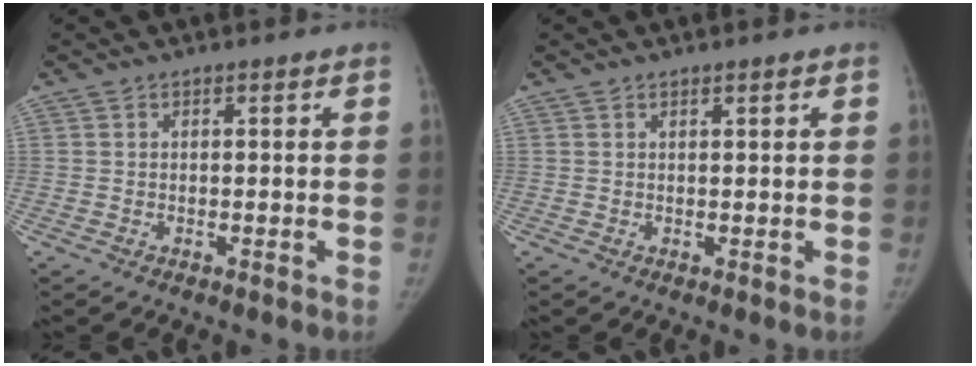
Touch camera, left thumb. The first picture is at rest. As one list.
[{"total": 0.8, "force": [0.6, 0.2, 0.5], "torque": [-0.007, -0.002, 0.010]}]